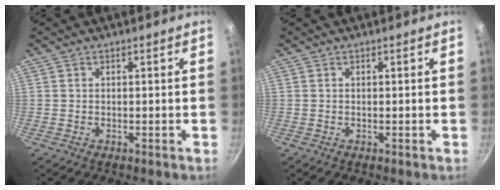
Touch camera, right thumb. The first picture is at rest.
{"total": 0.0}